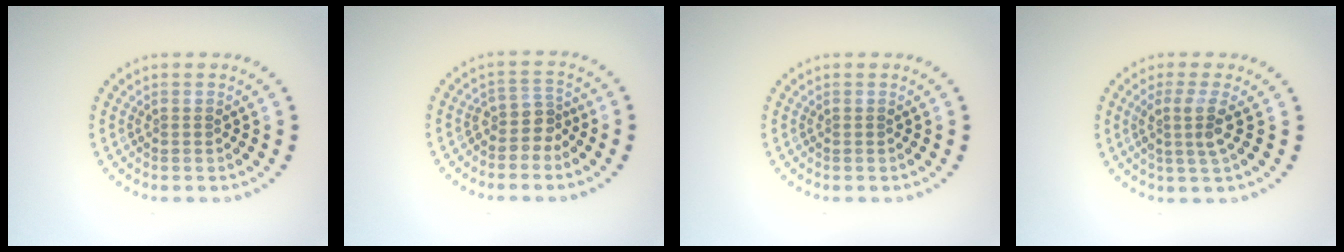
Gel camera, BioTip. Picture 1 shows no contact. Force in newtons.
{"total": 2.3, "press": 1.7, "slide": 1.6}
{"total": 0.0}
{"total": 2.7, "press": 2.0, "slide": 1.8}